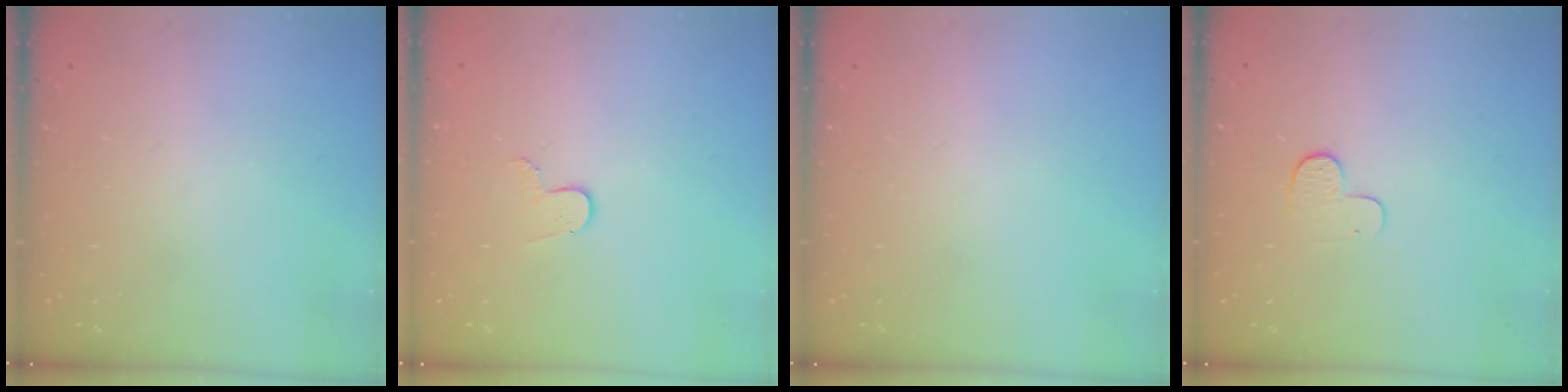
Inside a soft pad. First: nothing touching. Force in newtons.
{"total": 3.6, "press": 3.6, "slide": 0.3}
{"total": 0.0}
{"total": 6.4, "press": 6.4, "slide": 0.5}